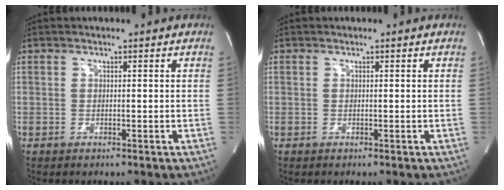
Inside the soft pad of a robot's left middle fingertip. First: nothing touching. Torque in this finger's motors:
{"motor_torque": [-0.04, -0.02, 0.07, 0.01]}